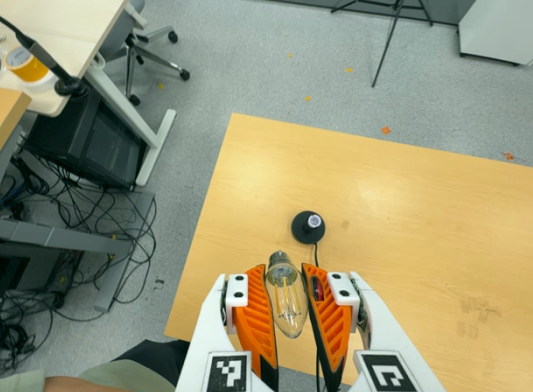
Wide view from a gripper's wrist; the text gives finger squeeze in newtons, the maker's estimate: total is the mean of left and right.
{"total": 21.7, "left": 23.6, "right": 19.8}